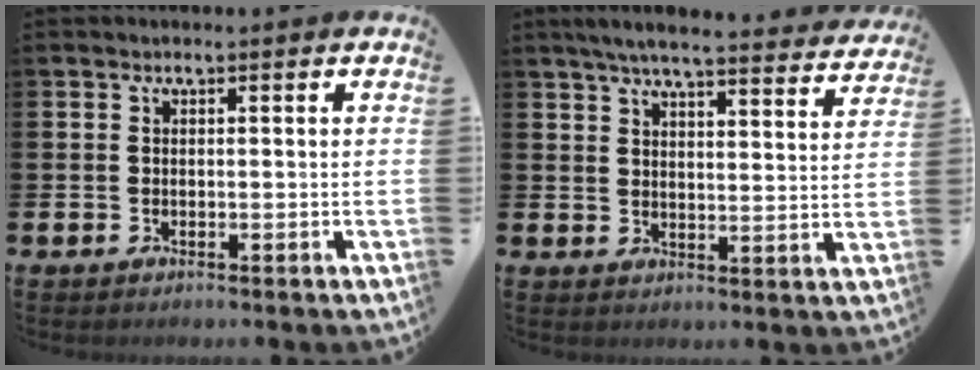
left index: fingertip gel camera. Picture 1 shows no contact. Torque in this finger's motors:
{"motor_torque": [0.98, -1.15, 0.51, 0.18]}